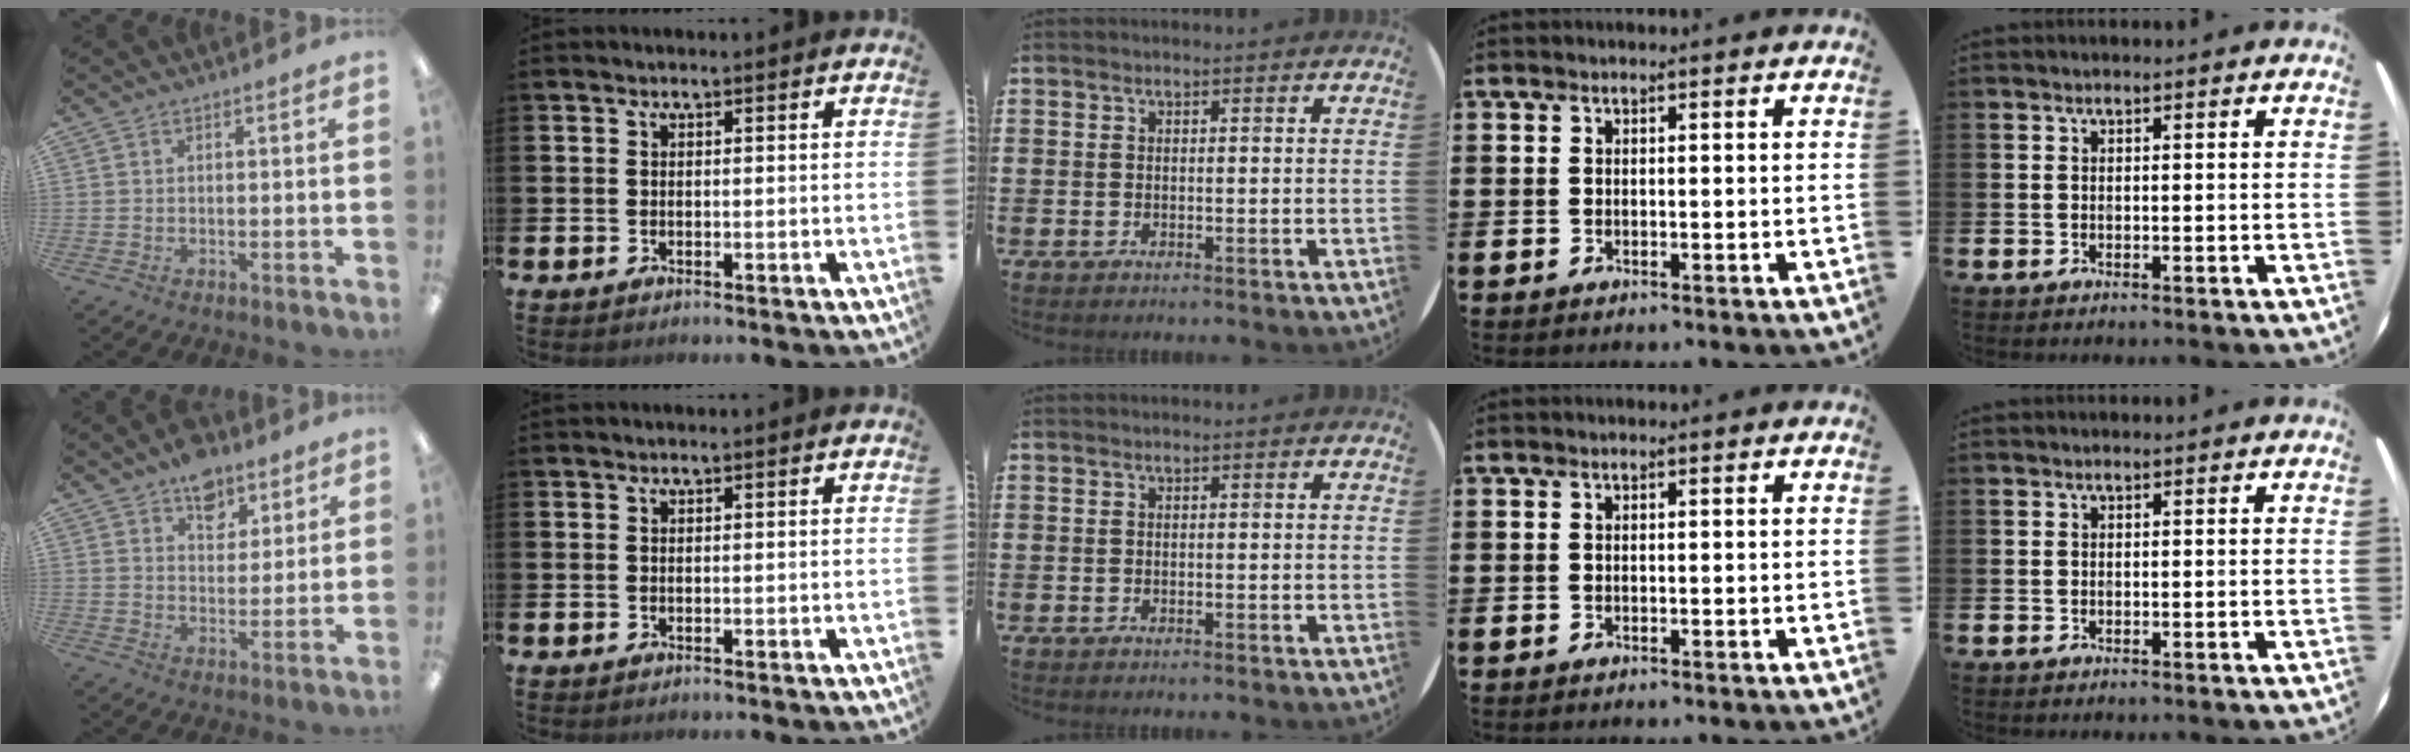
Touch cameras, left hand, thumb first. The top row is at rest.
{"thumb": {"total": 9.1, "force": [6.2, 5.8, 3.2], "torque": [-0.024, -0.035, 0.109]}}